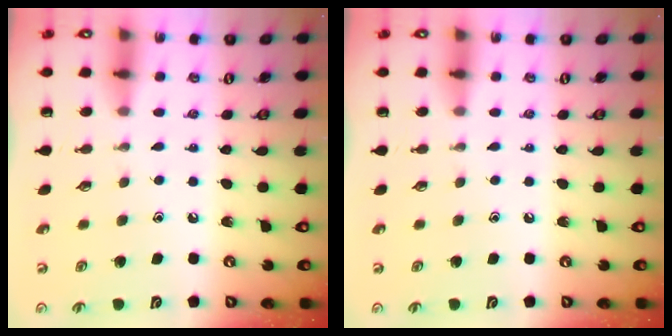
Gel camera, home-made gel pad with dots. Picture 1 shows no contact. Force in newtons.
{"total": 0.0}